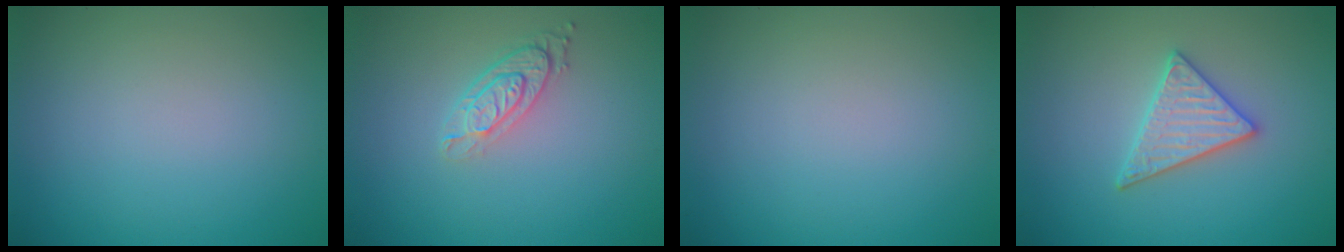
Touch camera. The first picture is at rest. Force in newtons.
{"total": 3.1, "press": 2.3, "slide": 2.1}
{"total": 0.0}
{"total": 2.9, "press": 2.8, "slide": 0.5}